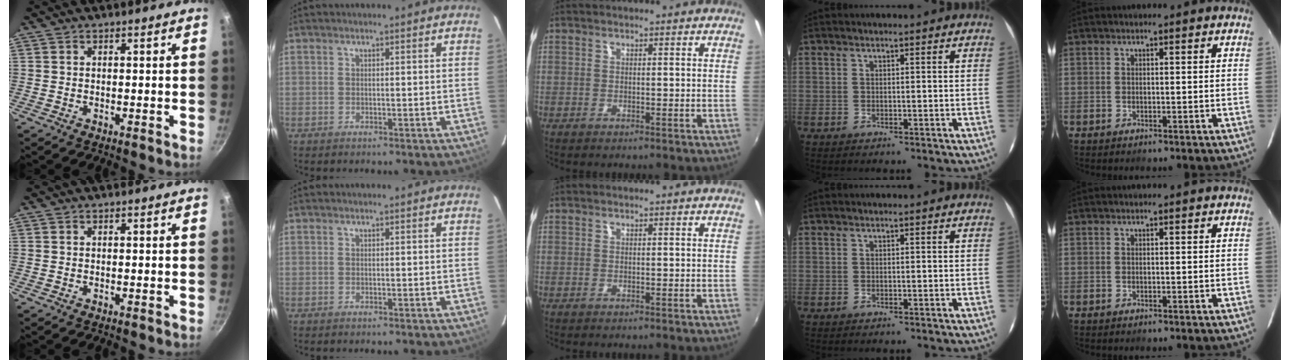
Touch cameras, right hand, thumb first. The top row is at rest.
{}